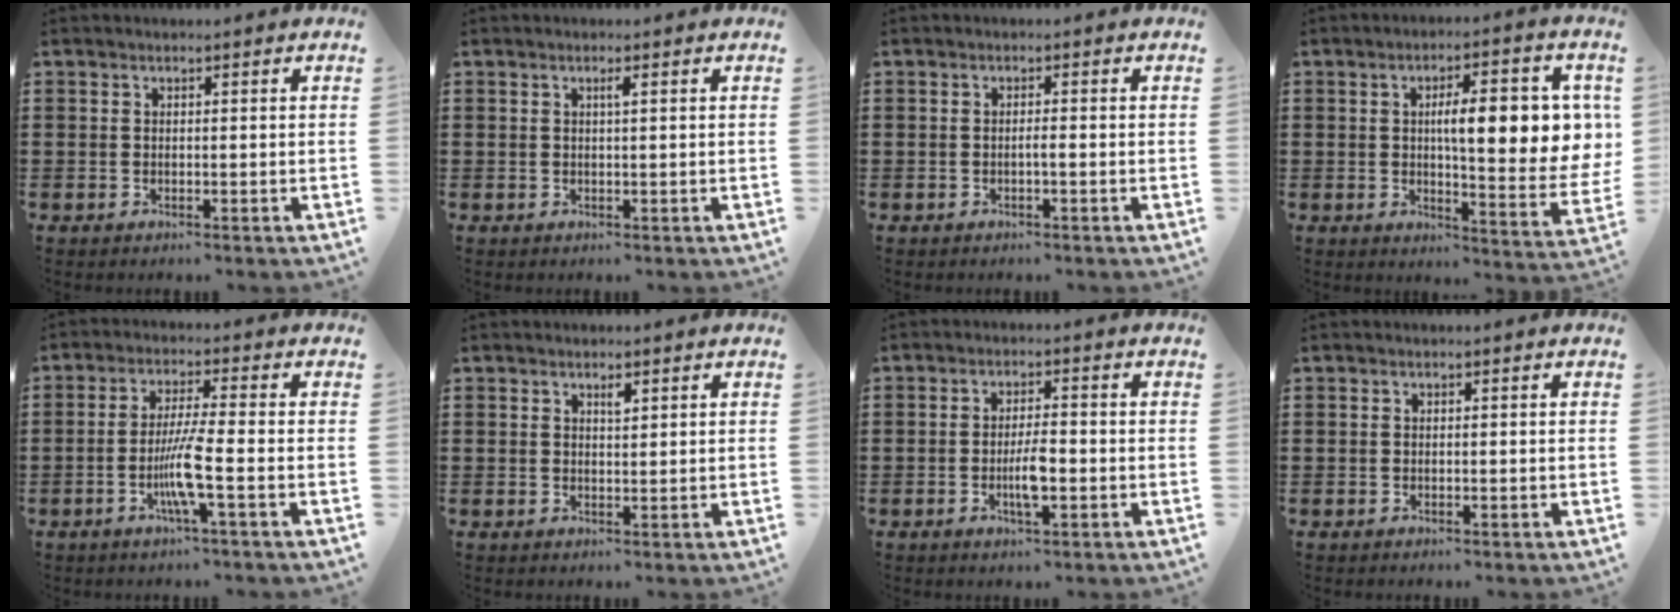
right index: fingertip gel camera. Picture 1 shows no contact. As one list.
[{"total": 0.9, "force": [0.3, -0.1, 0.8], "torque": [-0.016, -0.002, 0.005]}, {"total": 1.0, "force": [-0.5, -0.1, 0.9], "torque": [-0.016, -0.003, -0.010]}, {"total": 11.3, "force": [1.8, 3.0, 10.8], "torque": [-0.164, -0.001, 0.022]}, {"total": 6.5, "force": [-2.3, 0.0, 6.1], "torque": [-0.125, -0.017, -0.047]}, {"total": 1.4, "force": [0.8, 0.4, 1.0], "torque": [-0.013, -0.001, 0.012]}, {"total": 4.3, "force": [-1.2, 1.1, 4.0], "torque": [-0.076, 0.002, -0.024]}, {"total": 0.0}]